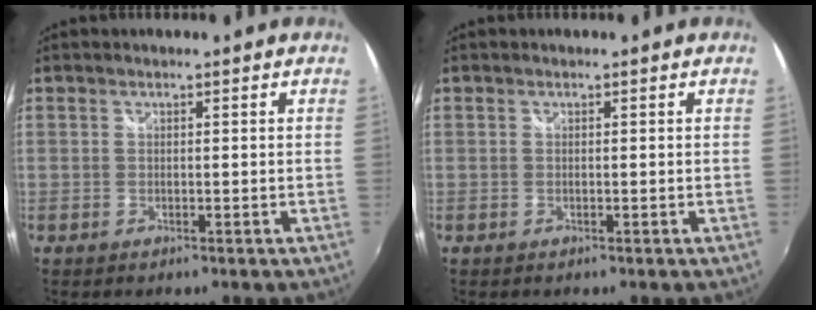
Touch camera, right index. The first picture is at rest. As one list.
[{"total": 0.0}]